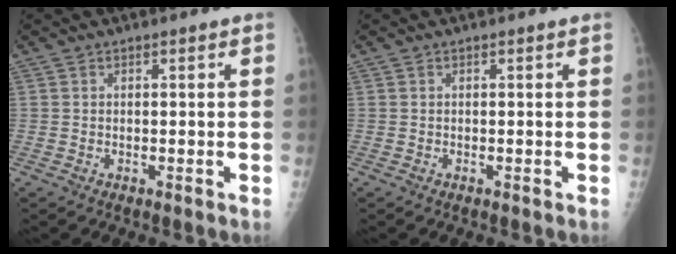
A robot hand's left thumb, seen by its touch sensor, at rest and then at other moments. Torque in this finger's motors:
{"motor_torque": [0.00, 0.00, -0.02, -0.03, 0.00]}